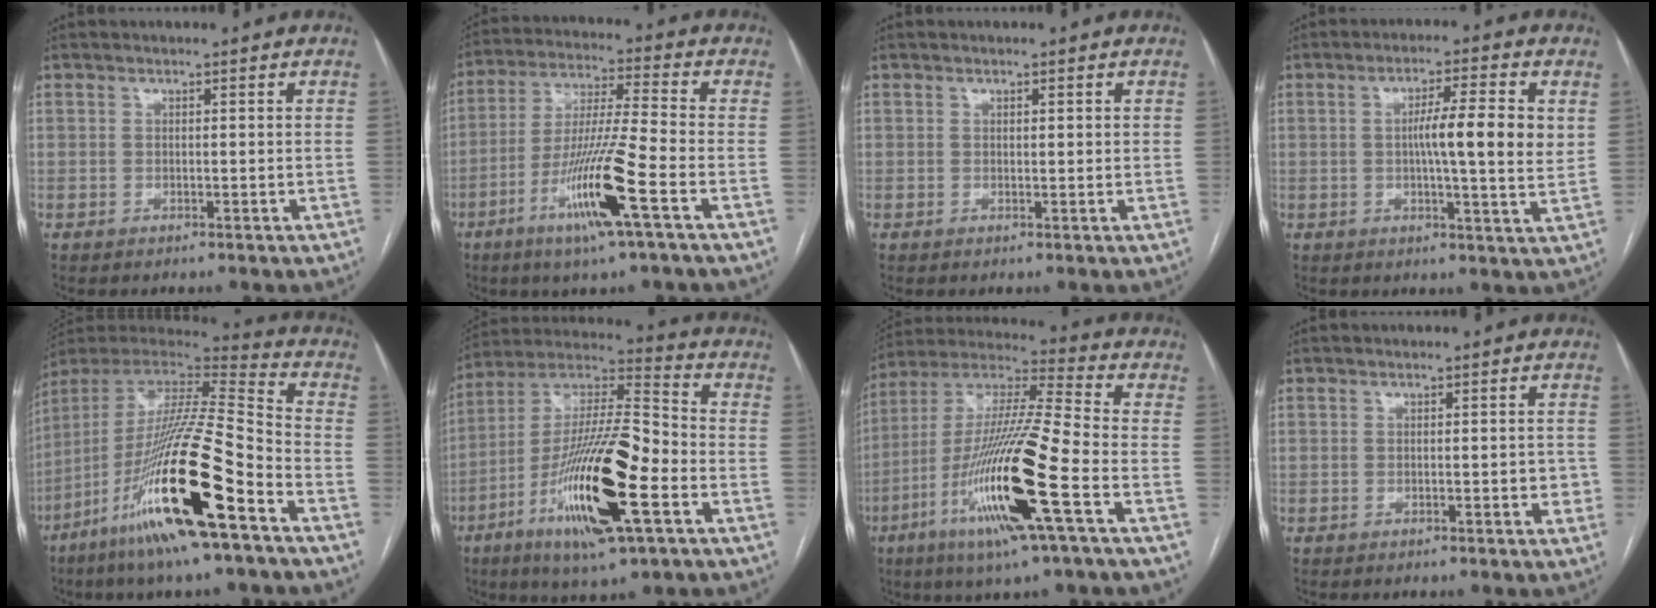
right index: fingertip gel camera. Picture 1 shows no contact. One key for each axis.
{"total": 13.4, "fx": -5.9, "fy": -0.6, "fz": 12.0, "tx": -0.237, "ty": -0.016, "tz": -0.113}
{"total": 0.9, "fx": 0.3, "fy": 0.2, "fz": 0.8, "tx": -0.013, "ty": 0.001, "tz": 0.004}
{"total": 9.2, "fx": 1.4, "fy": 0.5, "fz": 9.0, "tx": -0.141, "ty": 0.004, "tz": 0.015}
{"total": 25.2, "fx": -12.1, "fy": 1.7, "fz": 22.1, "tx": -0.419, "ty": -0.056, "tz": -0.225}
{"total": 21.8, "fx": -8.0, "fy": 3.4, "fz": 20.0, "tx": -0.382, "ty": -0.019, "tz": -0.140}
{"total": 20.5, "fx": -7.5, "fy": 0.4, "fz": 19.1, "tx": -0.396, "ty": -0.026, "tz": -0.146}
{"total": 1.9, "fx": -0.6, "fy": 0.8, "fz": 1.6, "tx": -0.016, "ty": 0.005, "tz": -0.006}